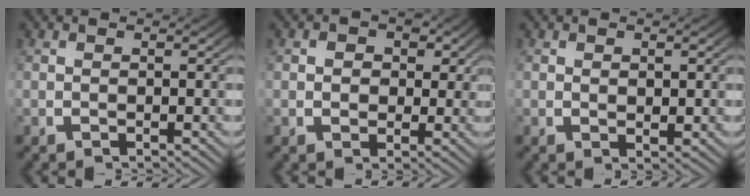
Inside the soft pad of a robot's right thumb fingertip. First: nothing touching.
{"total": 3.0, "force": [0.6, 2.4, 1.7], "torque": [-0.025, -0.016, 0.014]}
{"total": 1.0, "force": [0.4, 0.6, 0.7], "torque": [-0.010, -0.011, 0.015]}